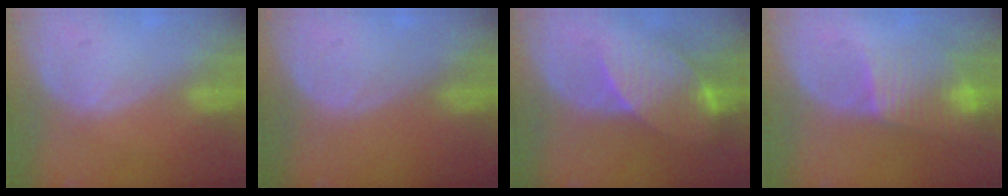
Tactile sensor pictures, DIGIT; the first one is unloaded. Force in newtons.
{"total": 0.0}
{"total": 8.2, "press": 7.6, "slide": 3.1}
{"total": 8.0, "press": 6.9, "slide": 4.1}